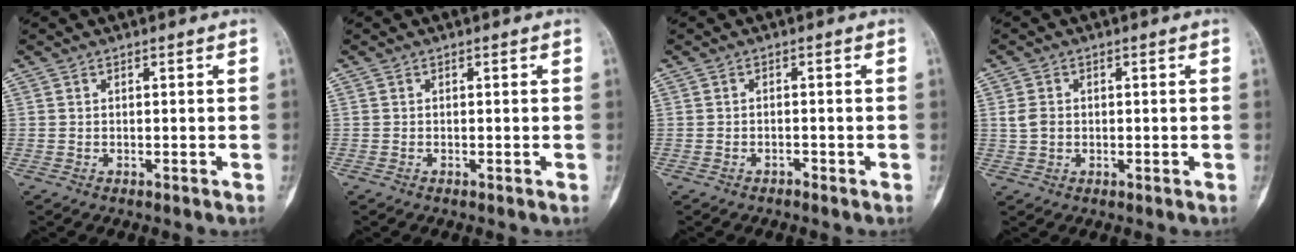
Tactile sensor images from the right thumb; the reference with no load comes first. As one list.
[{"total": 0.0}, {"total": 0.9, "force": [-0.8, 0.5, 0.2], "torque": [-0.005, 0.004, -0.014]}, {"total": 2.9, "force": [0.2, 2.4, 1.6], "torque": [-0.027, 0.005, 0.006]}]